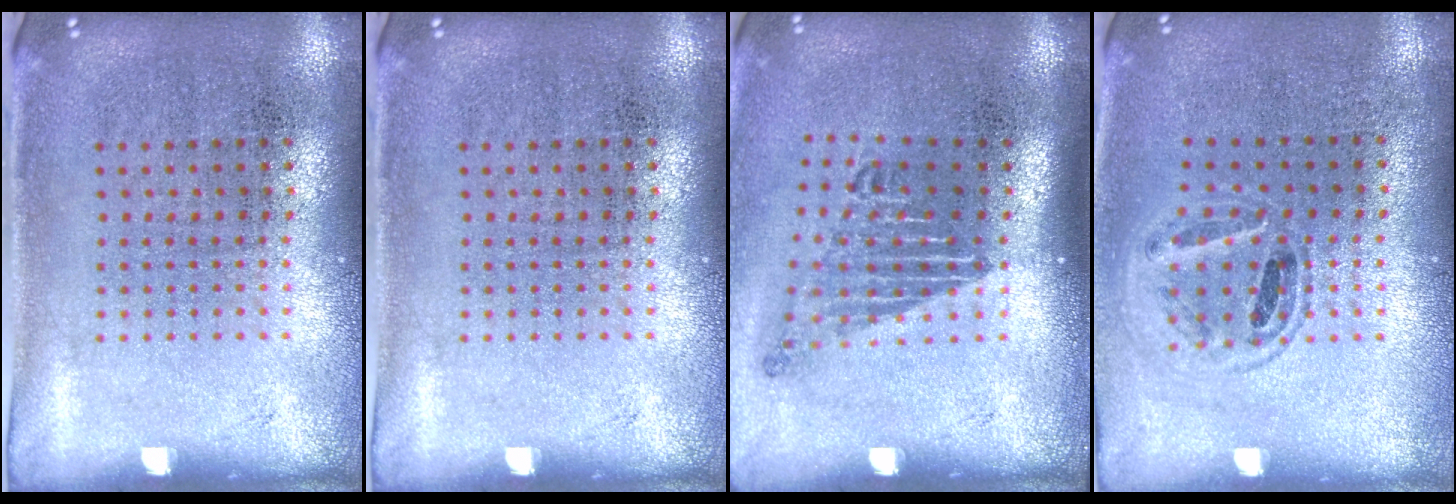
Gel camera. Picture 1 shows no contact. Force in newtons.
{"total": 0.0}
{"total": 1.7, "press": 1.2, "slide": 1.3}
{"total": 1.0, "press": 1.0, "slide": 0.3}